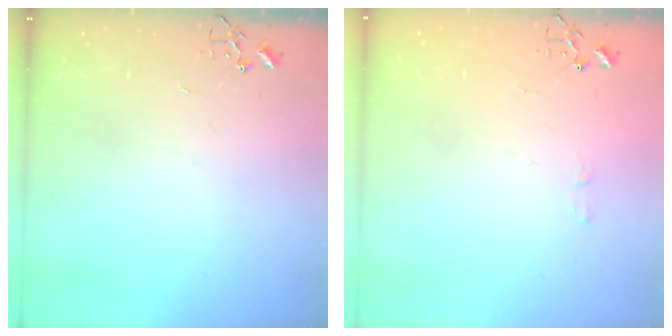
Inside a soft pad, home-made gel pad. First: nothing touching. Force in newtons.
{"total": 4.5, "press": 4.5, "slide": 0.4}